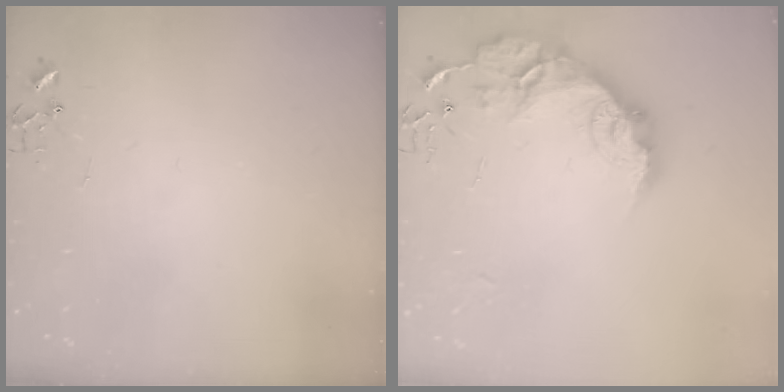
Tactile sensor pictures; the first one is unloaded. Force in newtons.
{"total": 17.3, "press": 17.3, "slide": 1.2}